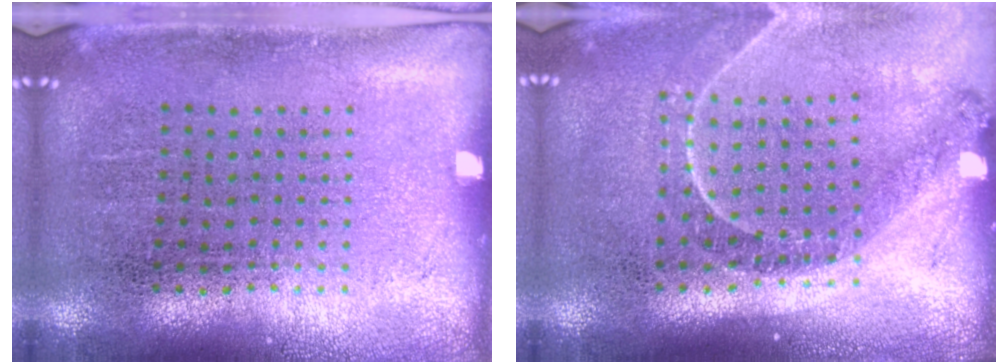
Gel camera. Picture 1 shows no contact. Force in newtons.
{"total": 1.2, "press": 1.2, "slide": 0.1}